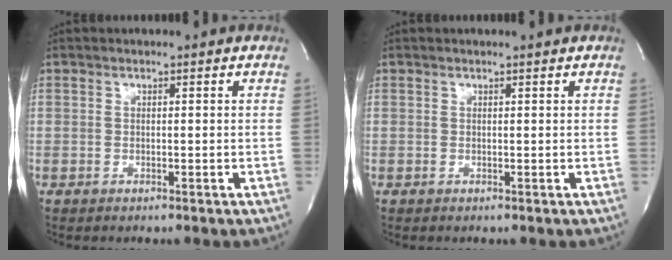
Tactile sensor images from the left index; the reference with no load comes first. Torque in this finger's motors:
{"motor_torque": [0.10, -0.02, -0.02, -0.01]}